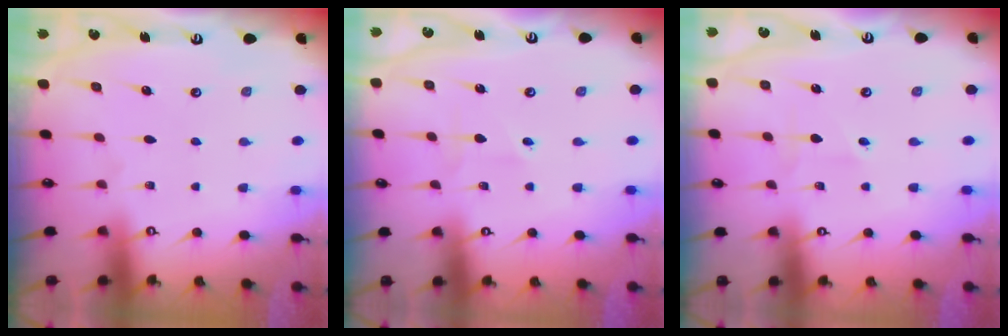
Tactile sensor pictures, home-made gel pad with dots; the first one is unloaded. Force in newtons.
{"total": 1.5, "press": 1.4, "slide": 0.5}
{"total": 1.5, "press": 1.4, "slide": 0.5}